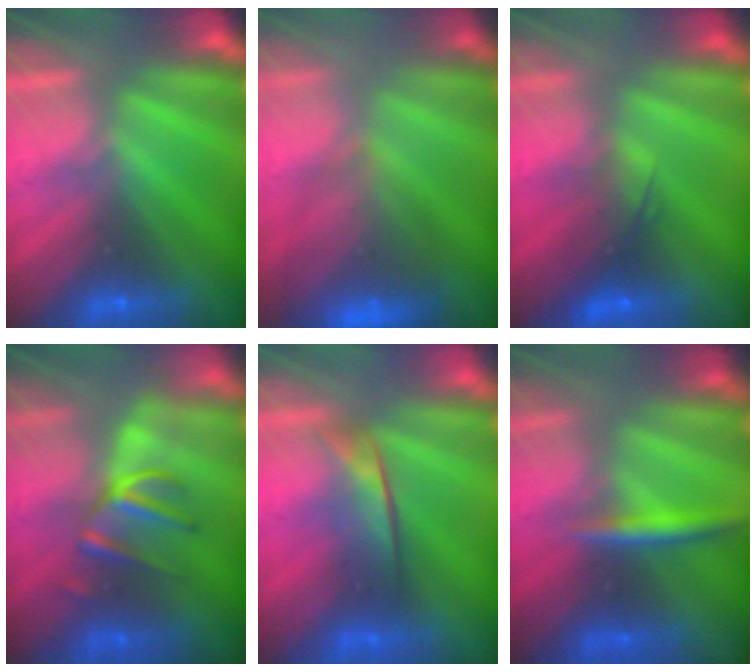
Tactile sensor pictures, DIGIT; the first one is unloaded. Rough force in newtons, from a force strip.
{"total": 9.3}
{"total": 6.8}
{"total": 3.1}
{"total": 2.1}
{"total": 2.8}